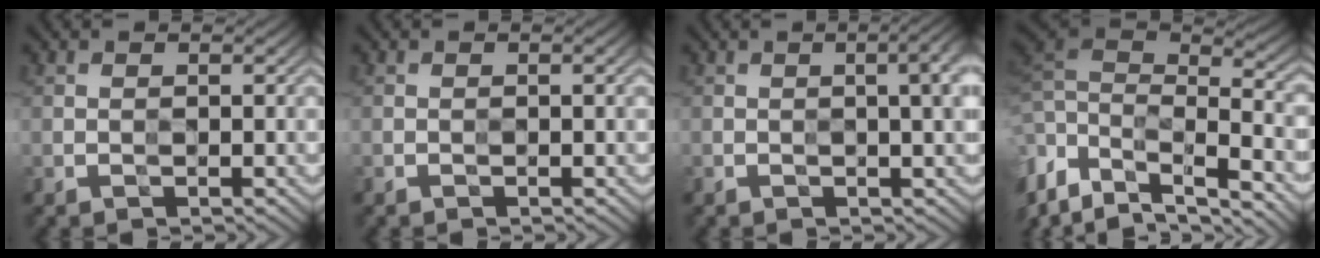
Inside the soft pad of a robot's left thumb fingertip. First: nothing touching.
{"total": 0.7, "force": [-0.1, 0.1, 0.7], "torque": [-0.010, 0.000, -0.002]}
{"total": 4.7, "force": [0.5, 1.3, 4.5], "torque": [-0.054, 0.008, 0.006]}
{"total": 11.3, "force": [-2.1, 5.8, 9.5], "torque": [-0.256, -0.002, -0.026]}